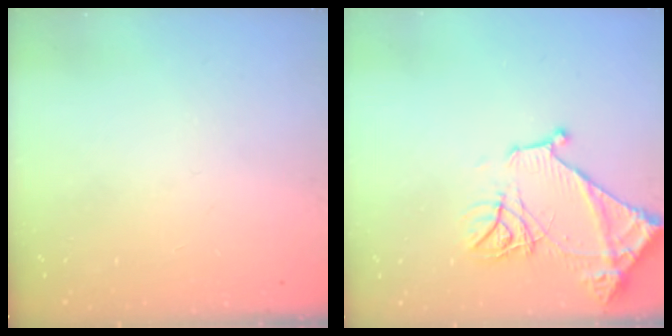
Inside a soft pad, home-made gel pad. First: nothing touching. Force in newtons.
{"total": 13.5, "press": 13.4, "slide": 1.3}